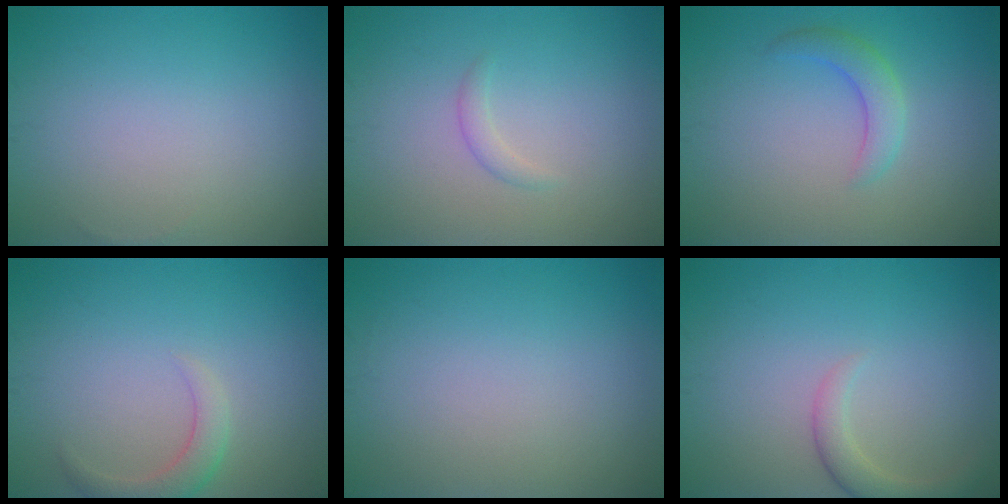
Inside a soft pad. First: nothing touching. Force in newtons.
{"total": 1.0, "press": 1.0, "slide": 0.0}
{"total": 2.4, "press": 2.4, "slide": 0.1}
{"total": 2.2, "press": 2.2, "slide": 0.2}
{"total": 0.0}
{"total": 2.3, "press": 2.3, "slide": 0.3}